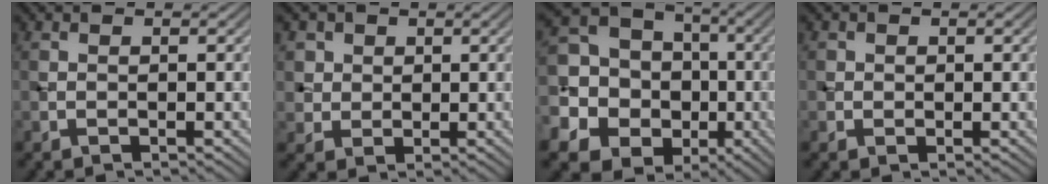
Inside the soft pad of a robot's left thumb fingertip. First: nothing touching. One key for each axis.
{"total": 4.3, "fx": 1.7, "fy": 3.8, "fz": 1.2, "tx": -0.054, "ty": -0.007, "tz": 0.036}
{"total": 19.9, "fx": -3.0, "fy": 18.0, "fz": 7.9, "tx": -0.248, "ty": 0.009, "tz": -0.072}
{"total": 1.3, "fx": 0.2, "fy": 1.2, "fz": 0.2, "tx": -0.001, "ty": -0.005, "tz": 0.001}